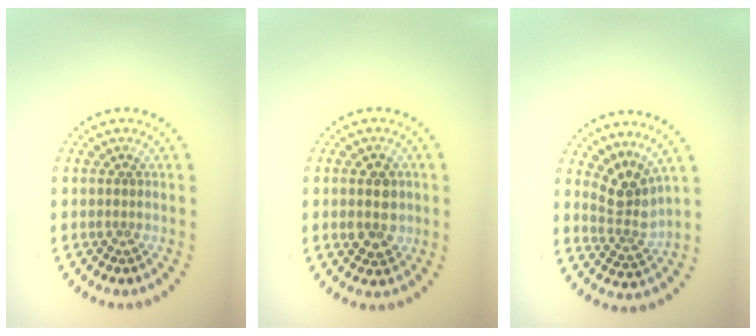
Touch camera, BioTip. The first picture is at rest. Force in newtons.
{"total": 3.0, "press": 2.9, "slide": 0.4}
{"total": 3.2, "press": 2.2, "slide": 2.4}